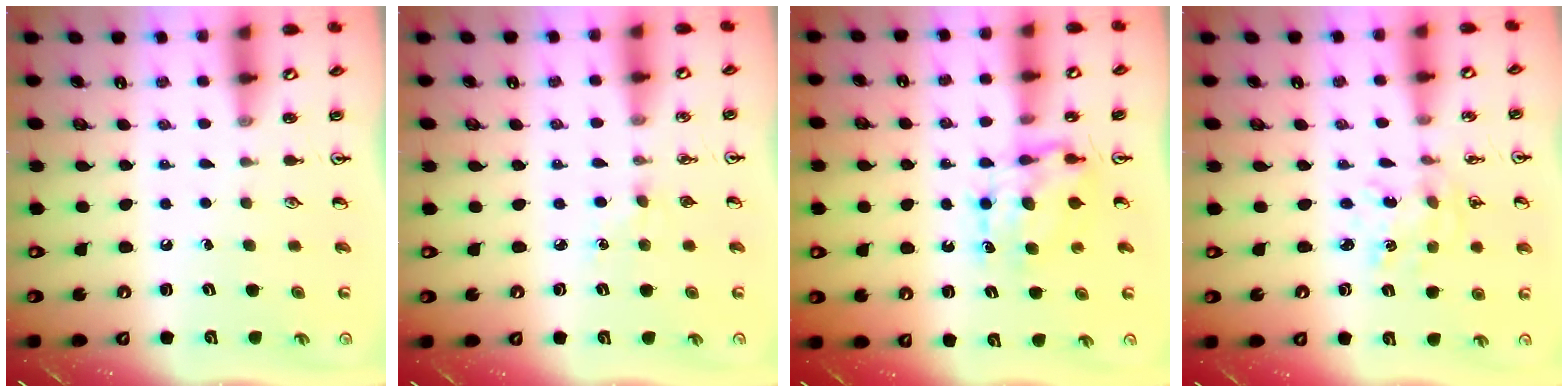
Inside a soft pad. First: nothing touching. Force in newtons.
{"total": 3.4, "press": 3.4, "slide": 0.5}
{"total": 6.7, "press": 6.7, "slide": 0.7}
{"total": 1.4, "press": 1.4, "slide": 0.2}